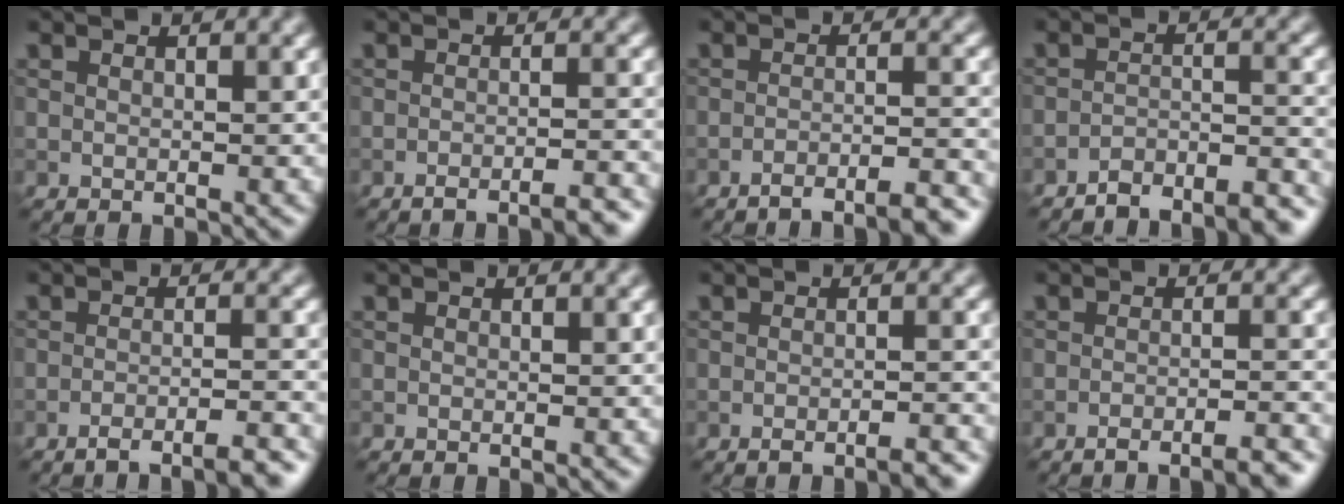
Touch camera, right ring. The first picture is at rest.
{"total": 3.8, "force": [-3.0, 0.6, 2.2], "torque": [-0.027, 0.008, -0.047]}
{"total": 5.9, "force": [-5.0, 1.0, 3.0], "torque": [-0.039, 0.008, -0.070]}
{"total": 6.3, "force": [-5.8, 1.4, 2.2], "torque": [-0.027, -0.005, -0.089]}
{"total": 5.4, "force": [-4.3, 1.0, 3.2], "torque": [-0.041, 0.005, -0.064]}
{"total": 0.0}
{"total": 3.2, "force": [-2.3, 0.6, 2.0], "torque": [-0.019, 0.007, -0.037]}
{"total": 4.3, "force": [-3.5, 0.7, 2.4], "torque": [-0.031, 0.007, -0.054]}